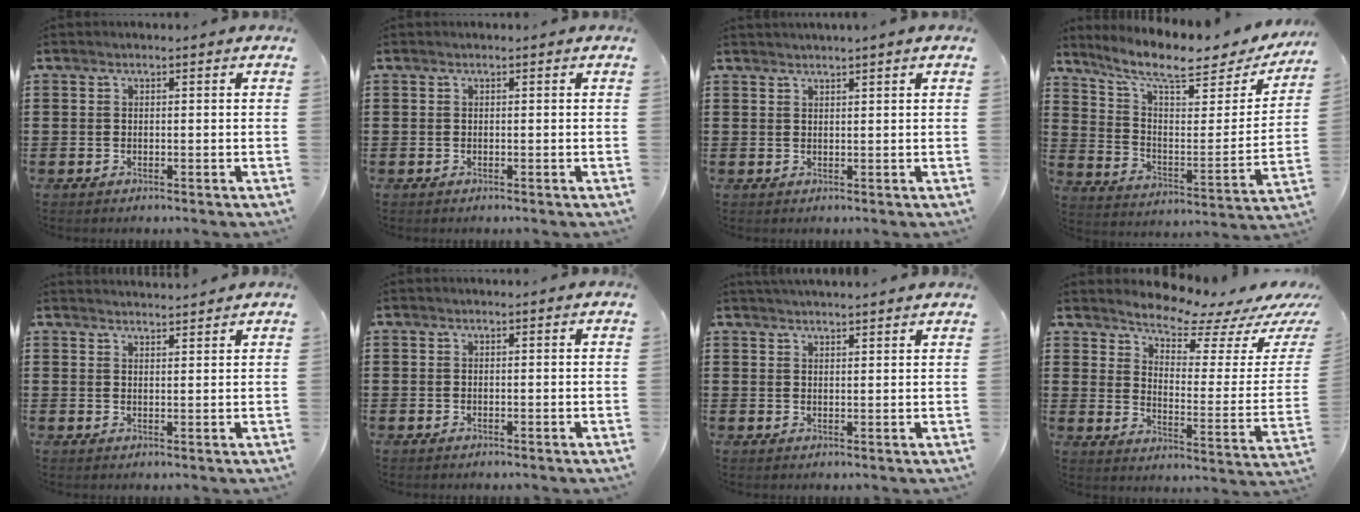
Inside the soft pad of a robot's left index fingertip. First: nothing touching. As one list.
[{"total": 0.0}, {"total": 1.1, "force": [1.1, -0.2, 0.3], "torque": [-0.005, -0.001, 0.021]}, {"total": 9.7, "force": [7.8, 2.0, 5.5], "torque": [-0.123, -0.046, 0.129]}, {"total": 2.0, "force": [2.0, -0.1, 0.0], "torque": [-0.005, -0.002, 0.039]}, {"total": 0.0}, {"total": 2.1, "force": [2.0, -0.1, 0.2], "torque": [-0.009, -0.001, 0.040]}, {"total": 6.4, "force": [6.1, 0.7, 1.8], "torque": [-0.054, -0.058, 0.103]}]